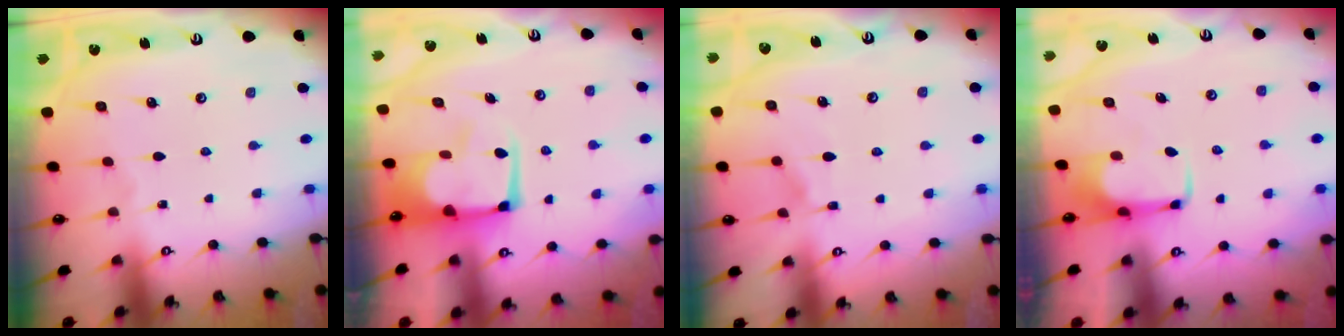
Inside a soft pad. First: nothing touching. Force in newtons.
{"total": 6.3, "press": 6.3, "slide": 0.8}
{"total": 5.7, "press": 5.6, "slide": 0.7}
{"total": 2.1, "press": 2.1, "slide": 0.4}